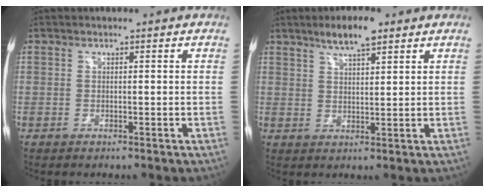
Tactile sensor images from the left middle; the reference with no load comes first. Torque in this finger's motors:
{"motor_torque": [0.44, -0.33, 0.04, 0.02]}